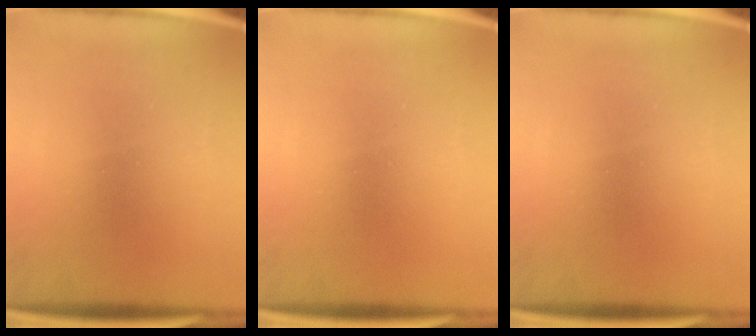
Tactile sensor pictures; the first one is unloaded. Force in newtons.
{"total": 0.0}
{"total": 0.0}